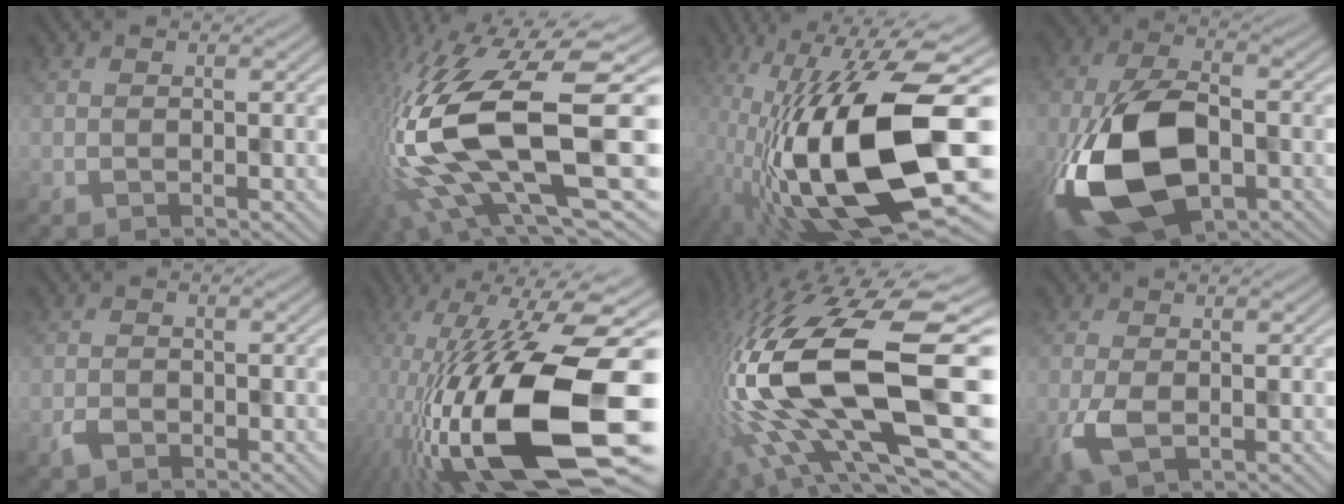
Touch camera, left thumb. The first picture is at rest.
{"total": 18.2, "force": [-1.4, 6.7, 16.8], "torque": [-0.351, -0.007, -0.017]}
{"total": 18.4, "force": [-4.5, 6.4, 16.6], "torque": [-0.314, -0.008, -0.074]}
{"total": 17.5, "force": [-5.2, 10.1, 13.4], "torque": [-0.304, -0.036, -0.090]}
{"total": 1.3, "force": [-1.0, 0.8, 0.3], "torque": [-0.006, -0.002, -0.018]}
{"total": 20.7, "force": [-5.6, 7.9, 18.3], "torque": [-0.338, -0.018, -0.092]}
{"total": 20.3, "force": [-1.2, 8.5, 18.4], "torque": [-0.382, -0.020, -0.017]}
{"total": 3.4, "force": [-0.8, 1.7, 2.9], "torque": [-0.073, -0.008, -0.014]}